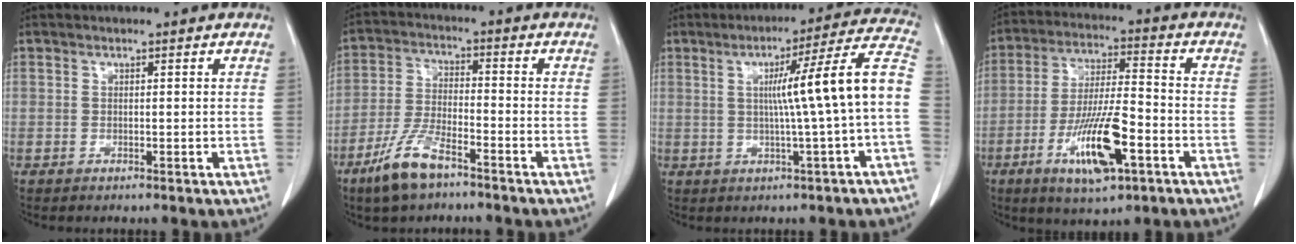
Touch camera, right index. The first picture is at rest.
{"total": 8.3, "force": [-5.7, 2.2, 5.6], "torque": [-0.124, -0.010, -0.109]}
{"total": 12.8, "force": [-0.4, -1.6, 12.6], "torque": [-0.170, 0.020, -0.009]}
{"total": 13.0, "force": [-5.4, 2.6, 11.6], "torque": [-0.220, -0.011, -0.092]}